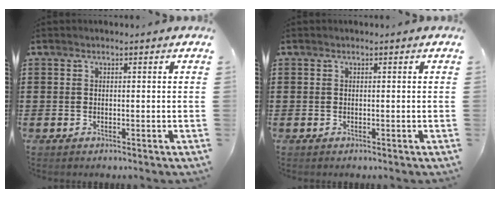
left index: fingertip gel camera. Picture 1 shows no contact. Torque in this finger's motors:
{"motor_torque": [-0.01, 0.00, -0.01, 0.00]}